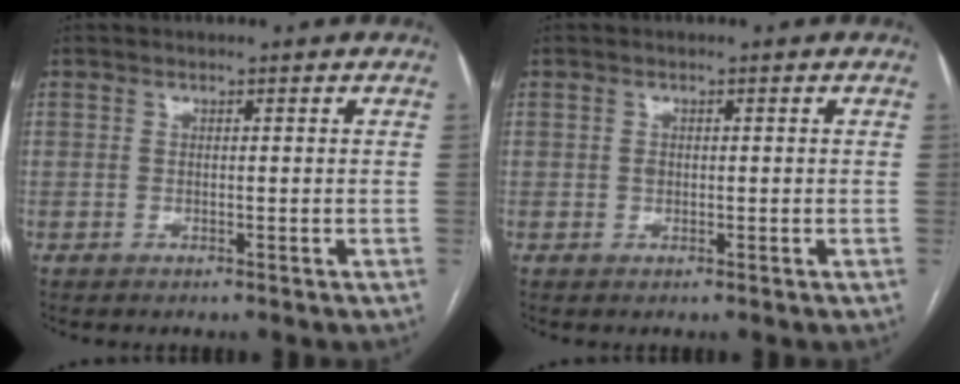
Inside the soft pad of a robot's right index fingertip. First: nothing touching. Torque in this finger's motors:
{"motor_torque": [0.31, 0.10, 0.12, 0.02]}